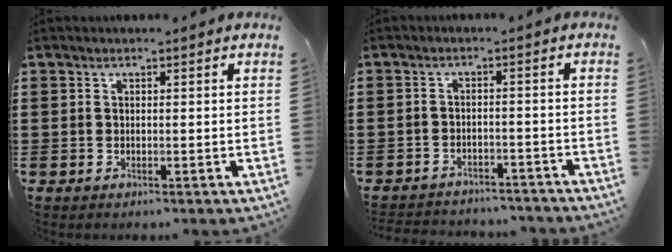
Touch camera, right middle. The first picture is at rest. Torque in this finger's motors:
{"motor_torque": [0.07, -0.02, 0.14, 0.06]}